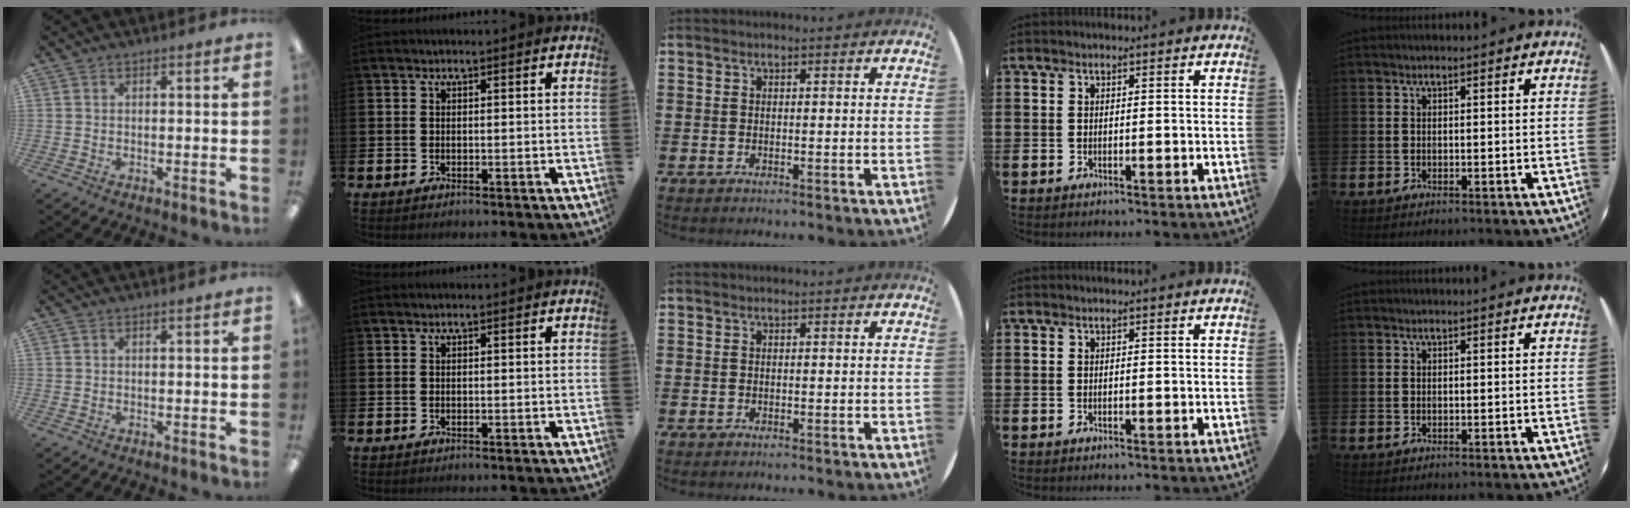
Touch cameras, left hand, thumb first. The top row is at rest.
{}